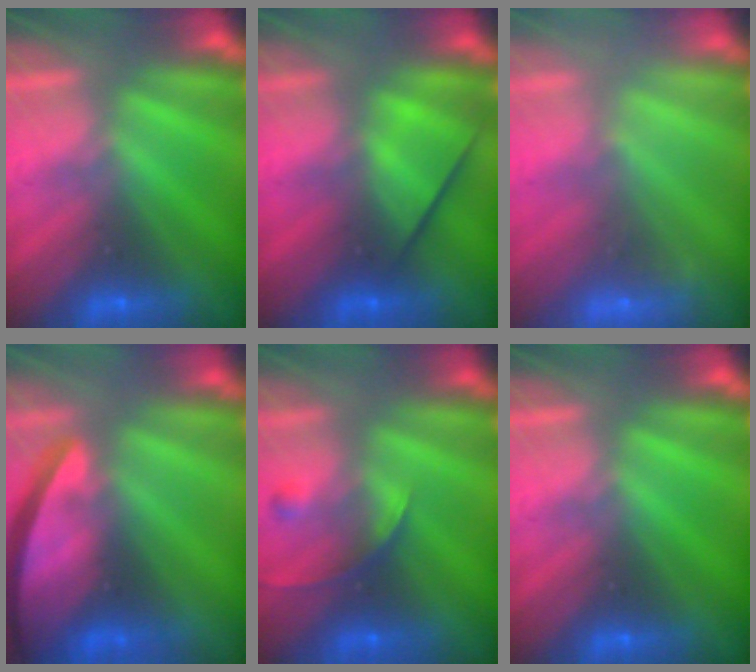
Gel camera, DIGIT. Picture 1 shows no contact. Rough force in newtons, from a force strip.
{"total": 2.5}
{"total": 2.4}
{"total": 6.7}
{"total": 2.4}
{"total": 0.0}